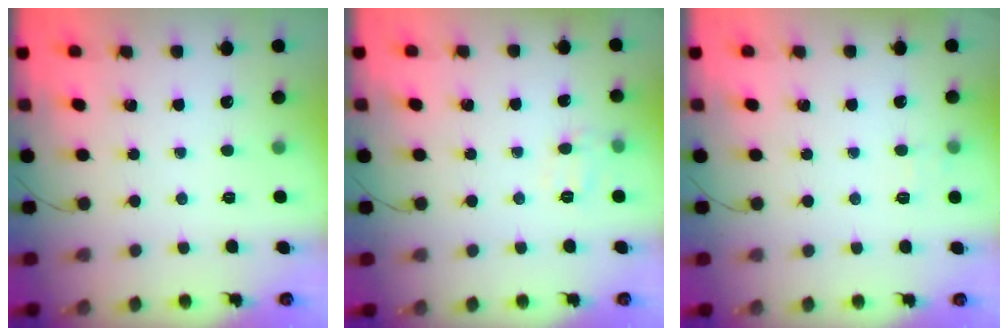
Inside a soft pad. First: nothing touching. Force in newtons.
{"total": 7.6, "press": 7.5, "slide": 1.0}
{"total": 4.9, "press": 4.7, "slide": 1.6}